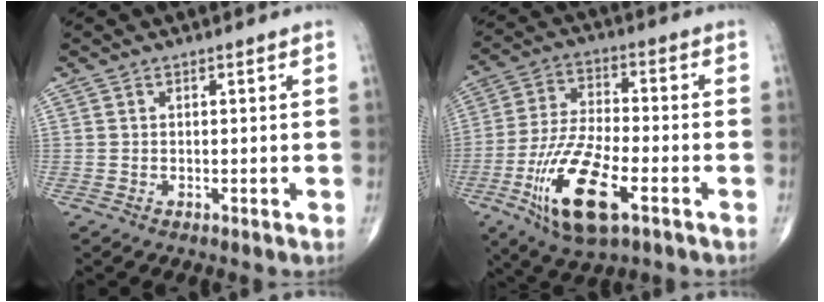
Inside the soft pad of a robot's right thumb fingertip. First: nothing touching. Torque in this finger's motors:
{"motor_torque": [0.41, 0.65, 1.00, 0.39, 0.47]}